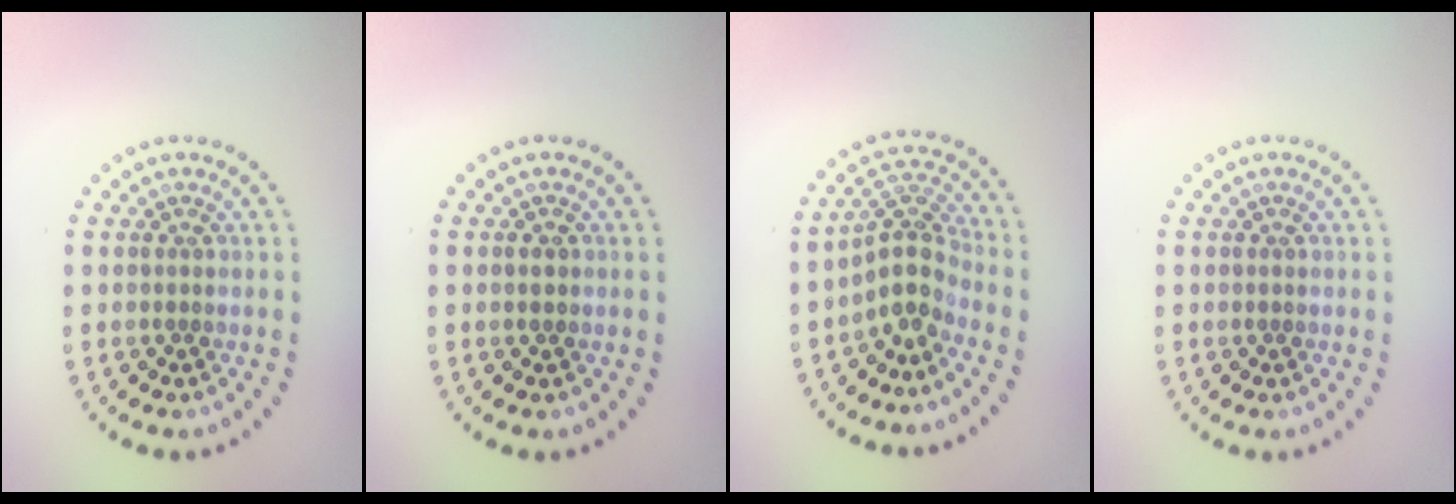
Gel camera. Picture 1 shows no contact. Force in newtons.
{"total": 1.1, "press": 1.1, "slide": 0.1}
{"total": 3.7, "press": 2.8, "slide": 2.4}
{"total": 0.0}